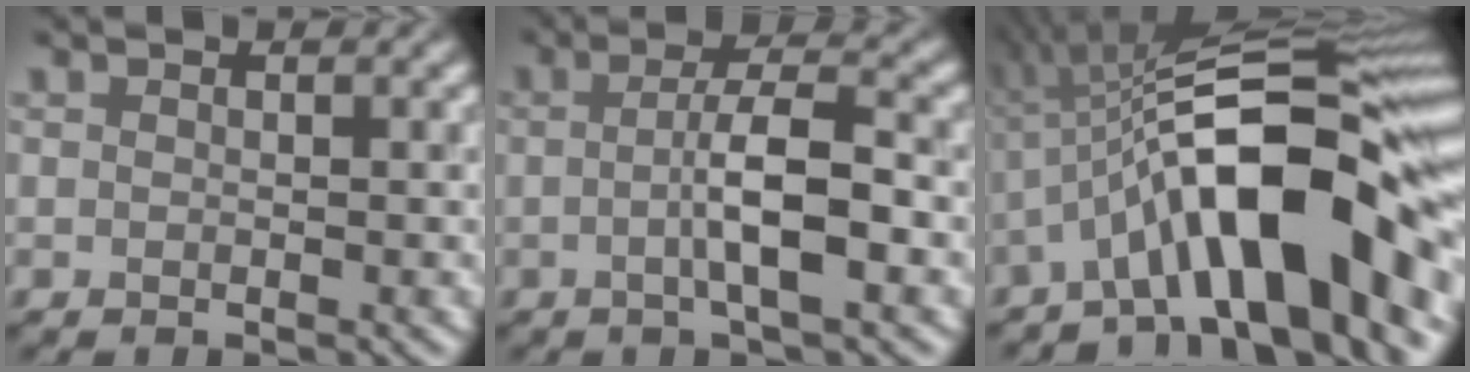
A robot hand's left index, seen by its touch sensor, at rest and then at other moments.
{"total": 4.8, "force": [-0.7, 0.8, 4.7], "torque": [-0.083, 0.007, -0.016]}
{"total": 14.4, "force": [-3.7, 4.3, 13.2], "torque": [-0.186, 0.028, -0.070]}